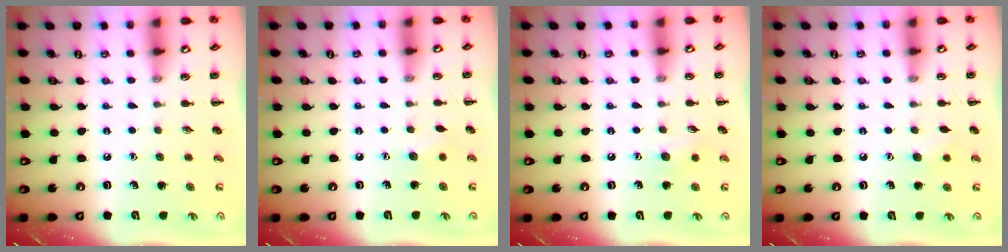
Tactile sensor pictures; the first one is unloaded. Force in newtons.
{"total": 4.6, "press": 4.5, "slide": 1.2}
{"total": 6.4, "press": 6.2, "slide": 1.4}
{"total": 5.9, "press": 5.7, "slide": 1.7}